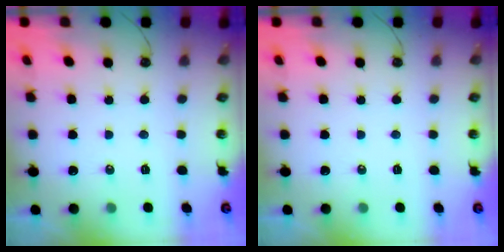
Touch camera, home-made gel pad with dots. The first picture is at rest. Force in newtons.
{"total": 0.0}